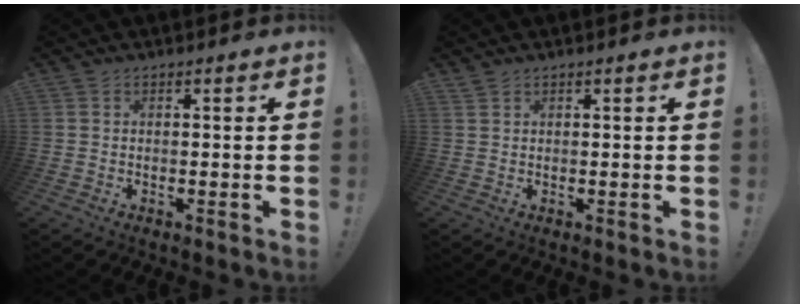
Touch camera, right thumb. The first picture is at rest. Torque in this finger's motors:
{"motor_torque": [-0.01, -0.01, 0.14, -0.07, 0.00]}